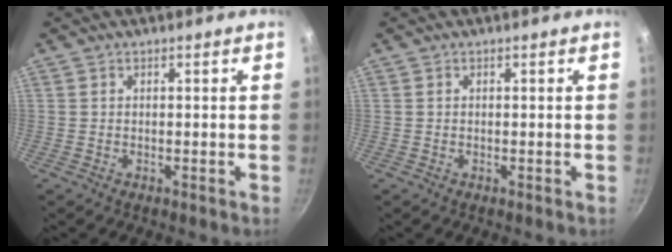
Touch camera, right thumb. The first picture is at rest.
{"total": 0.0}